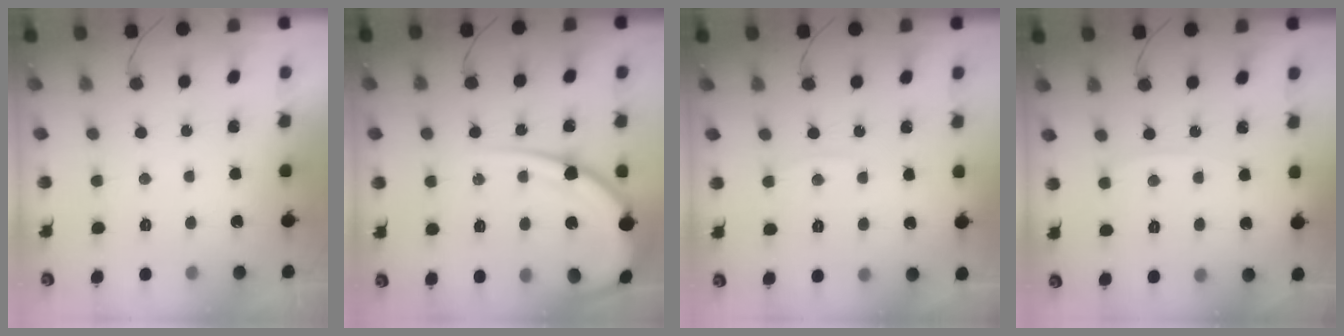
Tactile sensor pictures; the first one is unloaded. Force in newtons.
{"total": 15.8, "press": 15.7, "slide": 1.6}
{"total": 4.6, "press": 4.5, "slide": 0.6}
{"total": 4.4, "press": 4.4, "slide": 0.7}